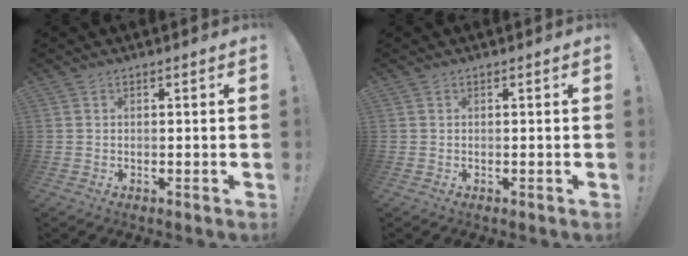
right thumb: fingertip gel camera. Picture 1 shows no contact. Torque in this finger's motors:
{"motor_torque": [-0.02, -0.16, 0.08, 0.03, 0.00]}